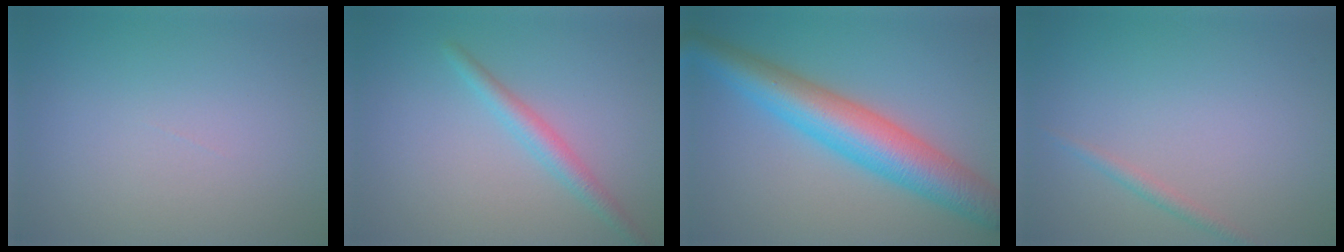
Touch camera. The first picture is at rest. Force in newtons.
{"total": 2.2, "press": 2.2, "slide": 0.1}
{"total": 7.8, "press": 7.8, "slide": 0.0}
{"total": 1.1, "press": 1.1, "slide": 0.0}